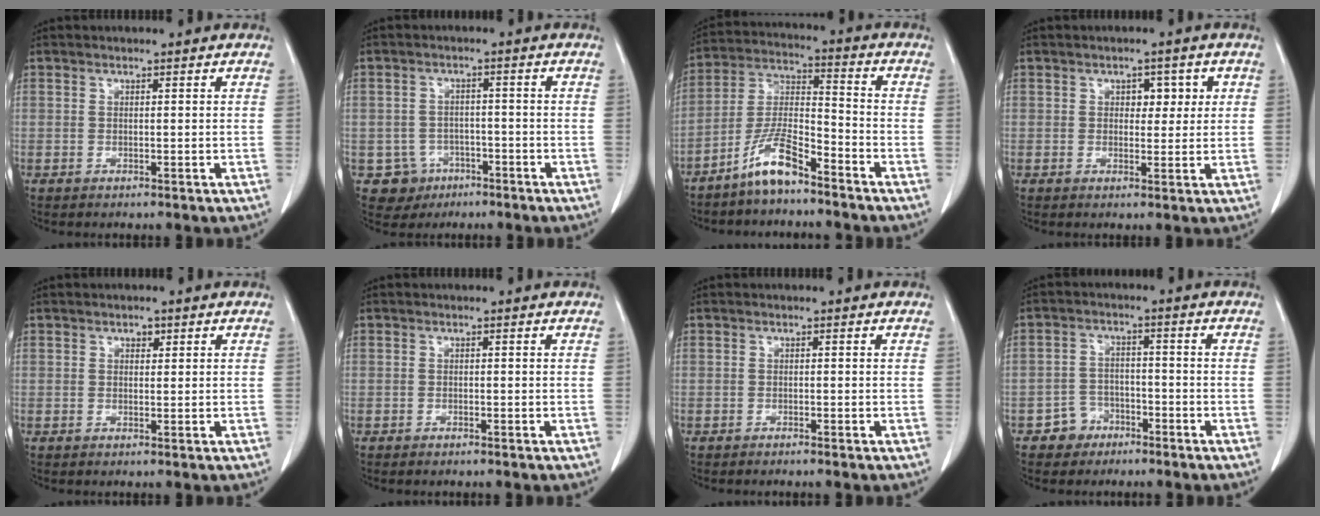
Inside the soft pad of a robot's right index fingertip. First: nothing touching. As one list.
[{"total": 4.9, "force": [-2.3, 4.3, 0.2], "torque": [-0.001, 0.011, -0.031]}, {"total": 9.0, "force": [-6.6, 1.7, 5.9], "torque": [-0.131, -0.005, -0.133]}, {"total": 3.2, "force": [1.1, 2.0, 2.2], "torque": [-0.022, 0.007, 0.013]}, {"total": 1.1, "force": [0.6, 0.8, 0.6], "torque": [-0.007, -0.001, 0.008]}, {"total": 0.6, "force": [-0.6, 0.0, 0.3], "torque": [-0.010, -0.002, -0.009]}, {"total": 1.1, "force": [-0.9, -0.3, 0.5], "torque": [-0.007, 0.002, -0.014]}, {"total": 4.3, "force": [-2.7, 3.3, 0.1], "torque": [0.004, 0.014, -0.046]}]